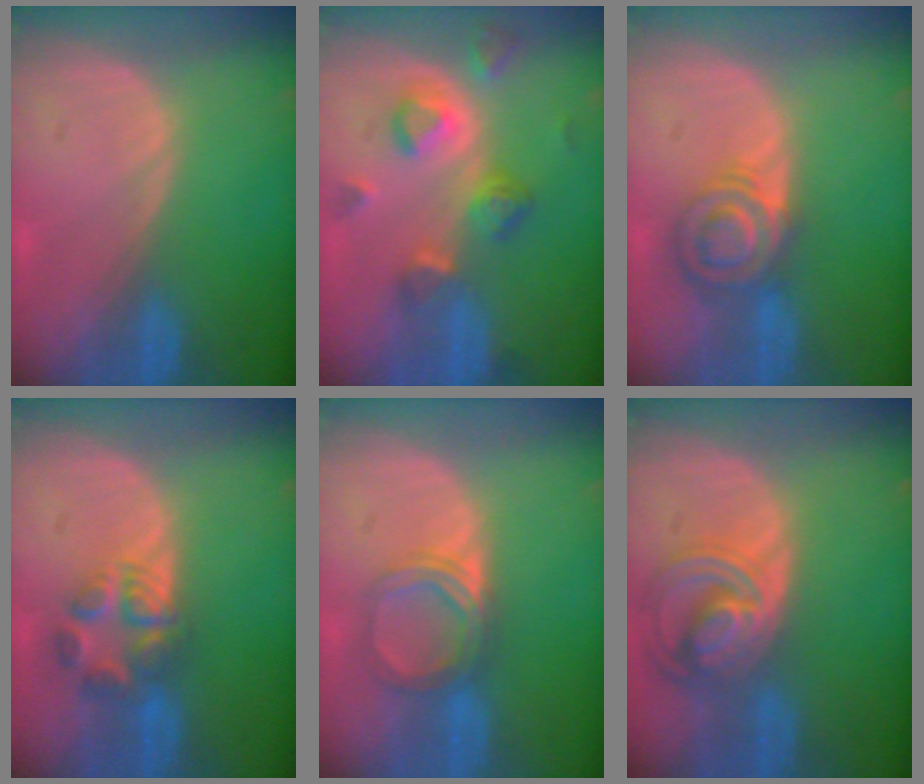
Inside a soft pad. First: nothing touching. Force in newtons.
{"total": 7.3, "press": 6.9, "slide": 2.5}
{"total": 6.3, "press": 6.1, "slide": 1.4}
{"total": 5.8, "press": 5.8, "slide": 0.5}
{"total": 5.3, "press": 5.0, "slide": 1.8}
{"total": 8.5, "press": 7.4, "slide": 4.3}